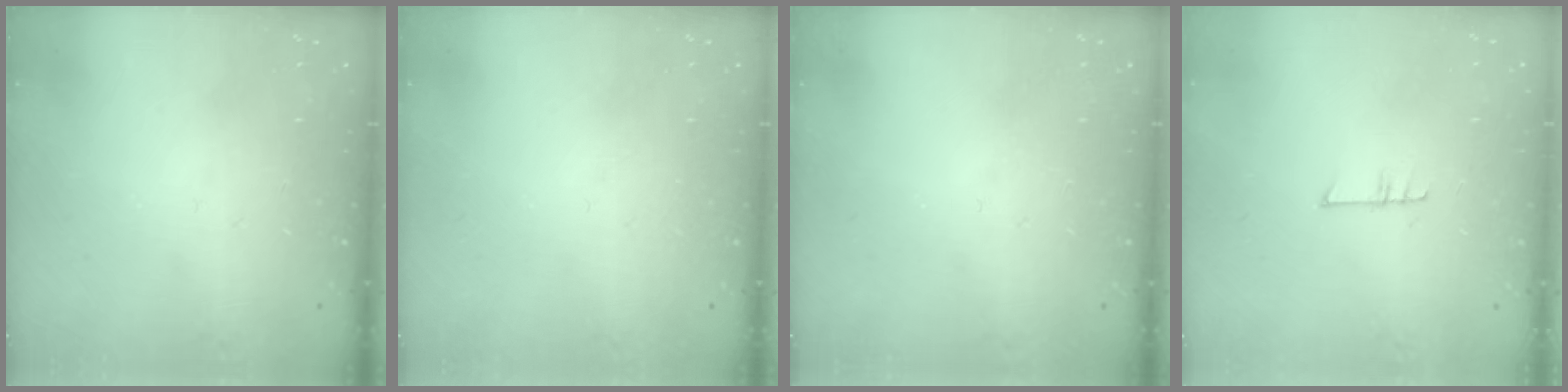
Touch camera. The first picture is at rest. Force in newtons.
{"total": 0.0}
{"total": 0.0}
{"total": 5.5, "press": 5.4, "slide": 0.6}